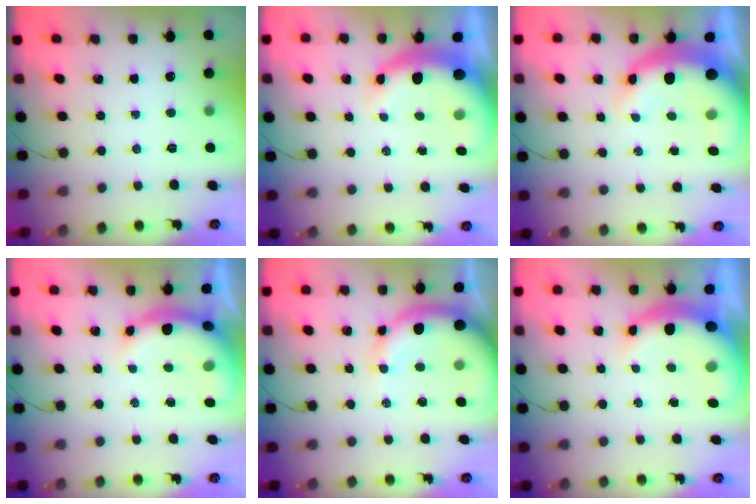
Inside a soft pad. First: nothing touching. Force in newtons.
{"total": 7.5, "press": 7.3, "slide": 1.6}
{"total": 10.4, "press": 10.2, "slide": 2.0}
{"total": 9.1, "press": 8.9, "slide": 1.7}
{"total": 13.0, "press": 12.7, "slide": 2.4}
{"total": 10.0, "press": 9.8, "slide": 1.8}